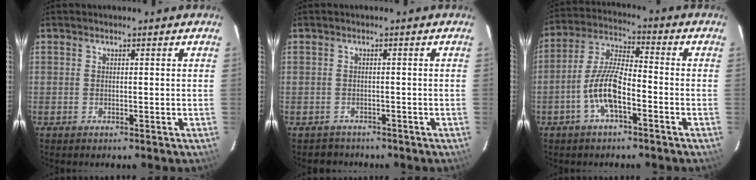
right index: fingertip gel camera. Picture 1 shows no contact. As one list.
[{"total": 2.6, "force": [-2.0, 1.6, -0.4], "torque": [0.004, 0.011, -0.029]}, {"total": 9.3, "force": [-4.1, 2.8, 7.9], "torque": [-0.173, 0.009, -0.080]}]